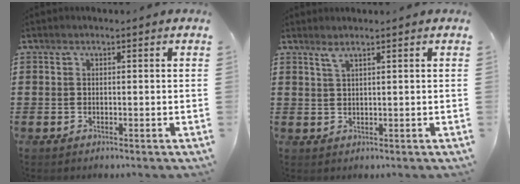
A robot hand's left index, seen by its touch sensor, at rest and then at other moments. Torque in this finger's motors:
{"motor_torque": [-0.01, -0.03, -0.12, -0.03]}